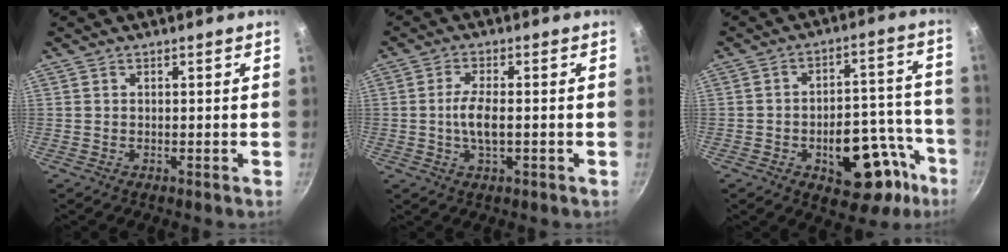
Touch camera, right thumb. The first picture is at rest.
{"total": 5.3, "force": [-0.6, 2.0, 4.9], "torque": [-0.096, 0.006, -0.015]}
{"total": 19.1, "force": [-8.4, 10.7, 13.5], "torque": [-0.102, 0.057, -0.105]}